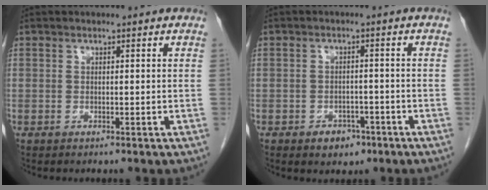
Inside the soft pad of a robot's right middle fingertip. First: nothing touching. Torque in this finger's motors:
{"motor_torque": [0.67, -0.48, 0.00, 0.03]}